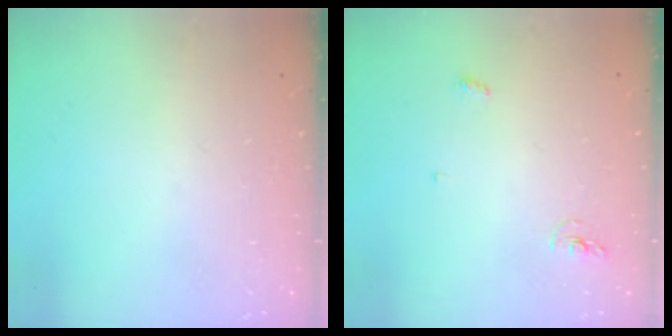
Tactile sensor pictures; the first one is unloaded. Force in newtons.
{"total": 4.5, "press": 4.2, "slide": 1.5}